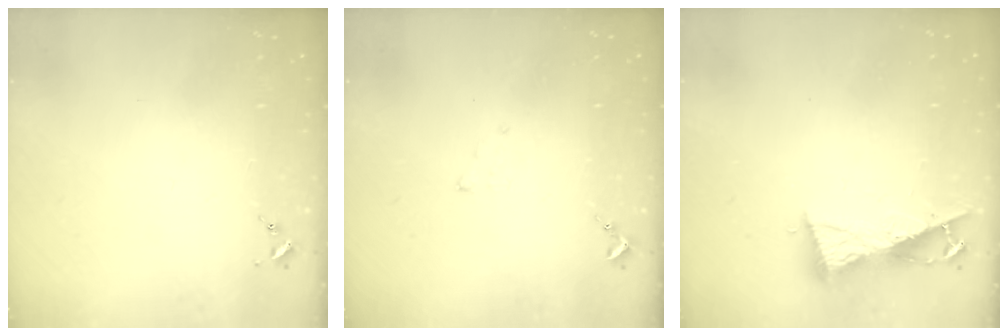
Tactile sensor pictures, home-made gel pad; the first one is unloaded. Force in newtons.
{"total": 4.8, "press": 4.8, "slide": 0.6}
{"total": 8.7, "press": 8.7, "slide": 0.7}